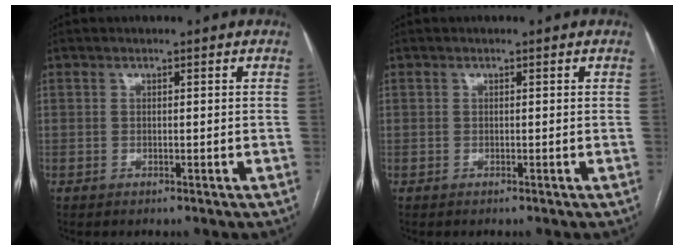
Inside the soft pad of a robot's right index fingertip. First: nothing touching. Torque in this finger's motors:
{"motor_torque": [-0.04, 0.07, -0.52, -0.10]}